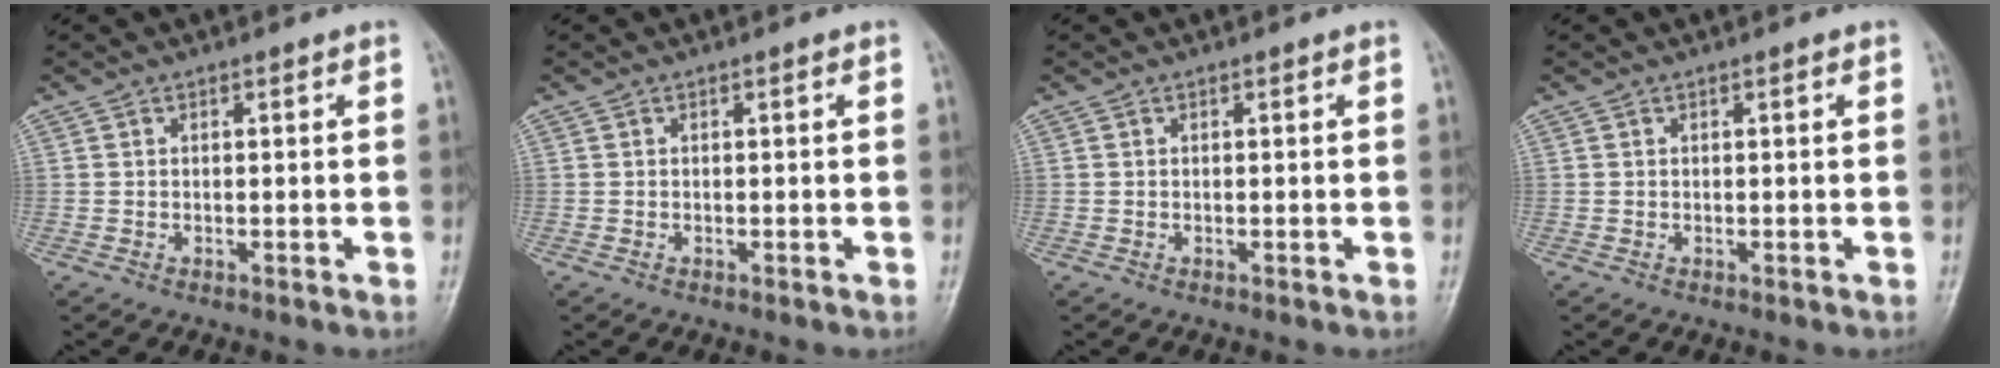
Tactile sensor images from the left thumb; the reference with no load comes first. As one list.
[{"total": 0.0}, {"total": 0.0}, {"total": 0.0}]